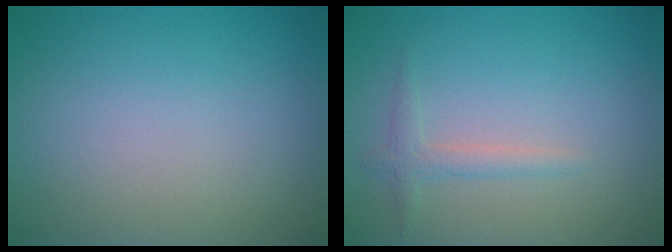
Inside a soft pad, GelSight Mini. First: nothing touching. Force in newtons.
{"total": 1.5, "press": 1.5, "slide": 0.0}